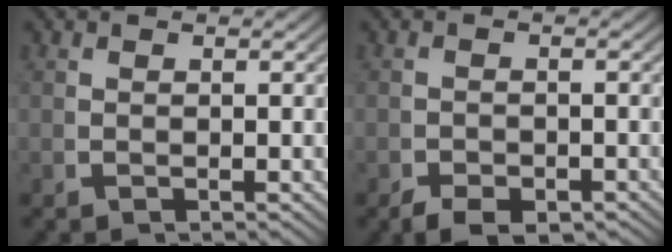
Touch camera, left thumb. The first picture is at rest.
{"total": 2.6, "force": [-1.9, 1.2, 1.3], "torque": [-0.014, -0.013, -0.031]}